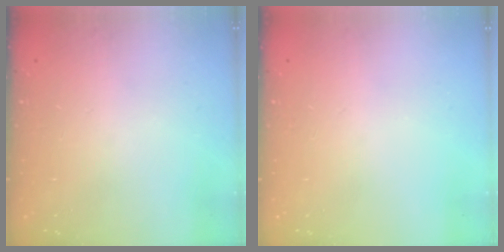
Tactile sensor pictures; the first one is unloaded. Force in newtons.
{"total": 0.0}